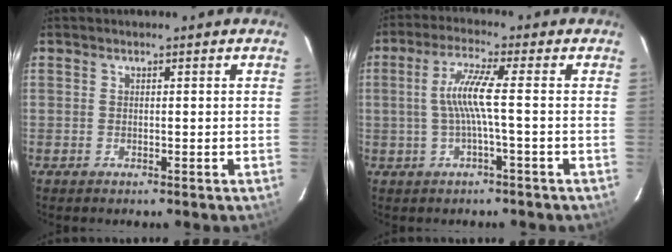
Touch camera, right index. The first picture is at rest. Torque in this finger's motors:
{"motor_torque": [0.19, -0.06, 0.28, 0.14]}